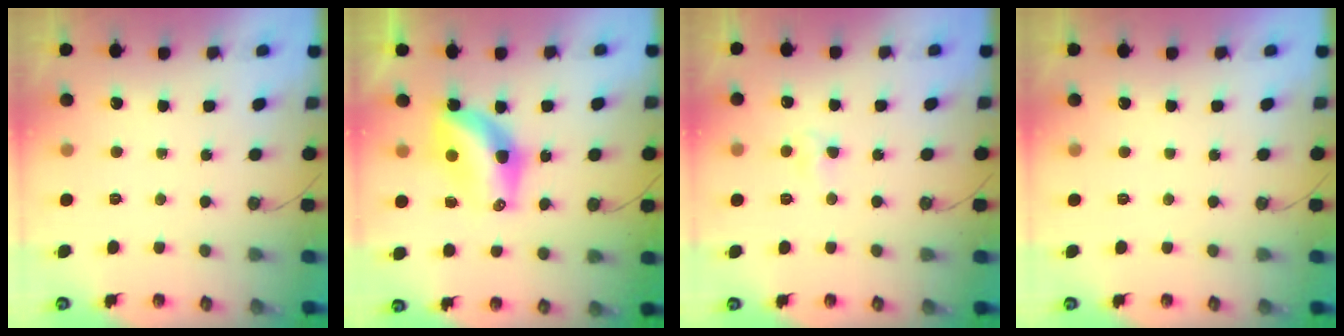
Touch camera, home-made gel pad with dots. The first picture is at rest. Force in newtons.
{"total": 8.2, "press": 8.2, "slide": 0.9}
{"total": 3.4, "press": 3.4, "slide": 0.4}
{"total": 0.0}